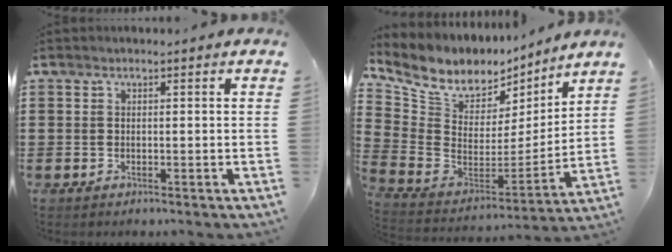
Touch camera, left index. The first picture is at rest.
{"total": 7.5, "force": [5.7, 4.3, 2.2], "torque": [-0.085, -0.044, 0.102]}